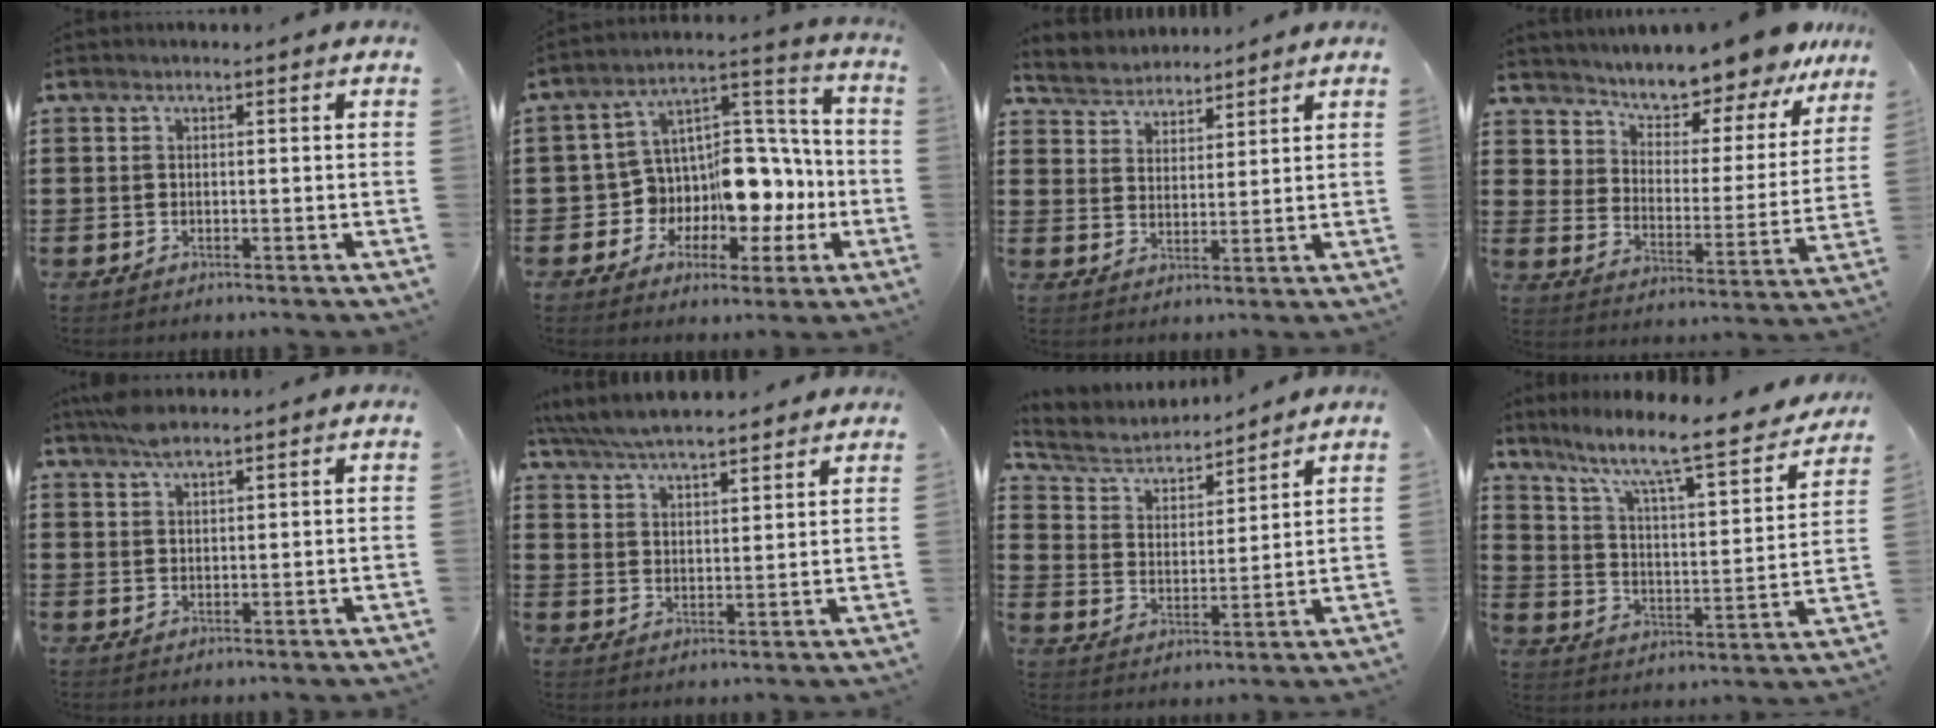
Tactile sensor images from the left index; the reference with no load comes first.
{"total": 10.2, "force": [-1.2, 9.2, 4.3], "torque": [-0.084, -0.026, -0.013]}
{"total": 3.8, "force": [3.6, 1.2, -0.5], "torque": [-0.010, -0.011, 0.065]}
{"total": 6.8, "force": [6.8, 0.5, 0.1], "torque": [-0.033, -0.067, 0.117]}
{"total": 2.9, "force": [2.3, 0.7, 1.6], "torque": [-0.036, 0.002, 0.044]}
{"total": 5.8, "force": [5.6, 0.6, 1.4], "torque": [-0.051, -0.020, 0.101]}
{"total": 4.9, "force": [4.5, 1.6, 1.0], "torque": [-0.046, -0.027, 0.074]}
{"total": 9.3, "force": [7.6, 0.4, 5.4], "torque": [-0.119, -0.063, 0.118]}